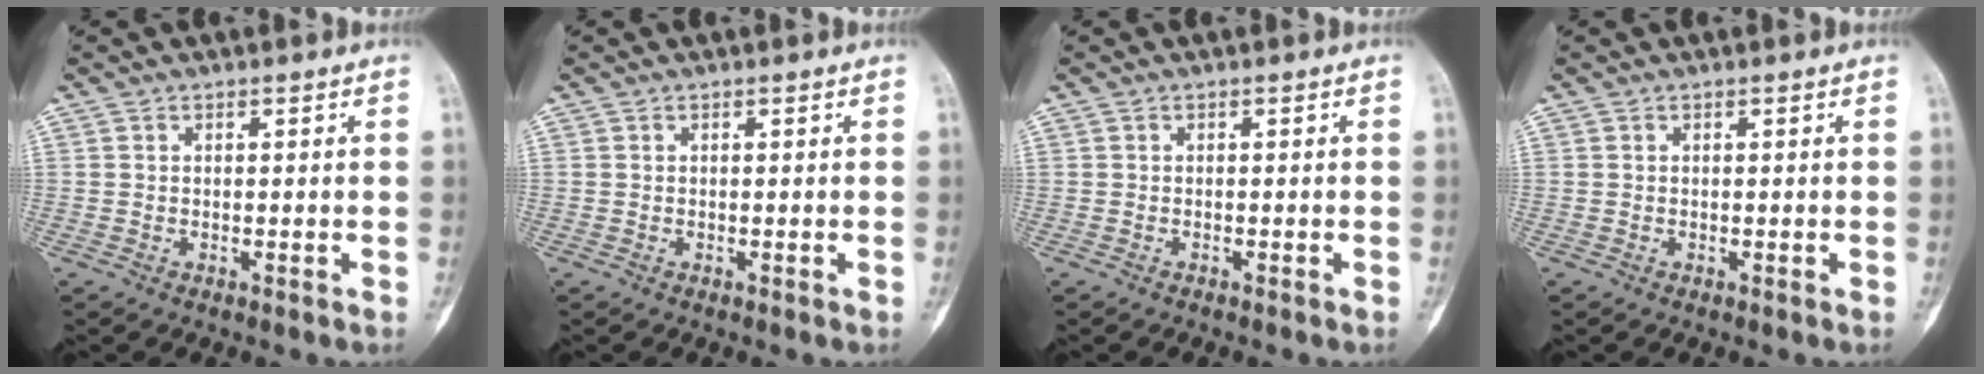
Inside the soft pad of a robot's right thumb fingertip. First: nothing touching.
{"total": 0.0}
{"total": 0.0}
{"total": 0.0}